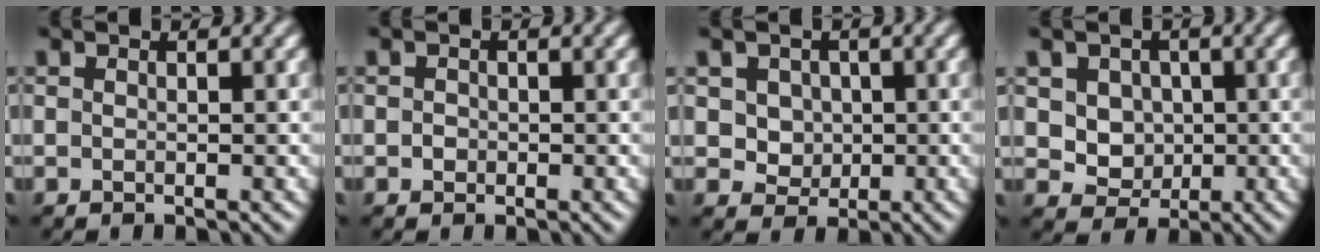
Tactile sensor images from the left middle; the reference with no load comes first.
{"total": 0.7, "force": [-0.1, 0.7, 0.2], "torque": [0.000, -0.003, -0.005]}
{"total": 3.8, "force": [1.1, 3.2, 1.7], "torque": [-0.033, 0.004, 0.024]}
{"total": 4.5, "force": [1.0, 3.9, 2.0], "torque": [-0.037, -0.002, 0.024]}